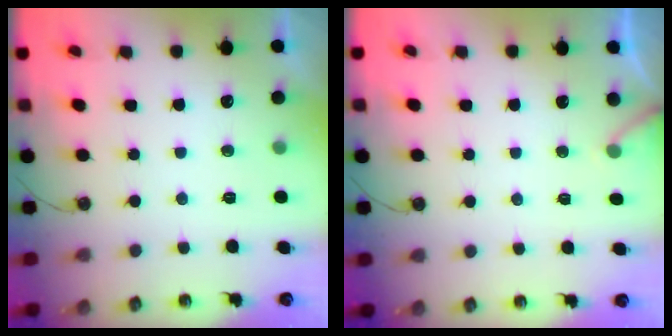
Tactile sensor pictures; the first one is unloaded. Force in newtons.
{"total": 3.7, "press": 3.6, "slide": 0.3}